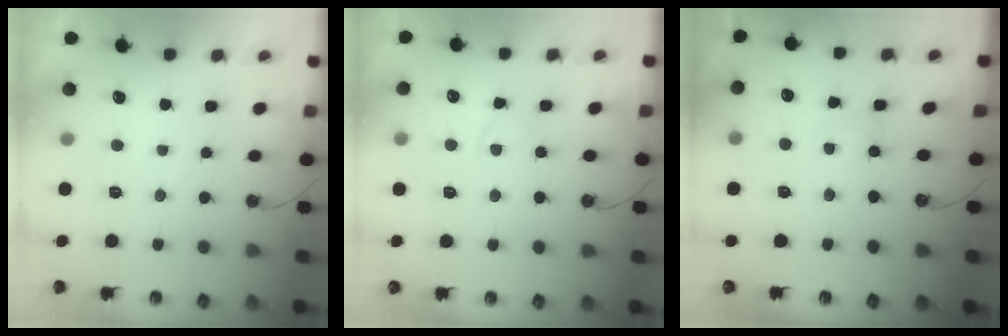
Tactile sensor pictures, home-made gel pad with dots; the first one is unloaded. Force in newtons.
{"total": 4.3, "press": 4.3, "slide": 0.6}
{"total": 2.7, "press": 2.7, "slide": 0.4}